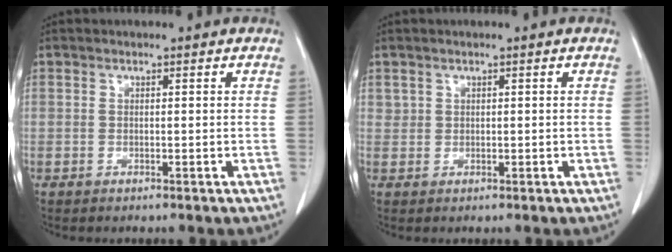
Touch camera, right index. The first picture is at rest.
{"total": 0.8, "force": [0.4, 0.7, 0.0], "torque": [0.010, 0.006, 0.007]}